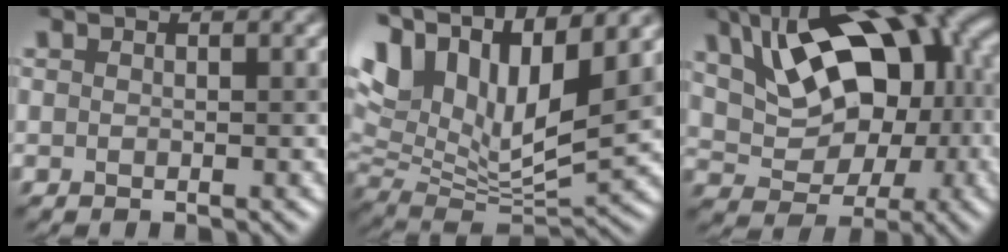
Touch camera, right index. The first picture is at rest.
{"total": 14.4, "force": [6.9, 6.4, 10.9], "torque": [-0.231, 0.027, 0.119]}
{"total": 14.0, "force": [4.5, 7.9, 10.6], "torque": [-0.157, 0.007, 0.083]}